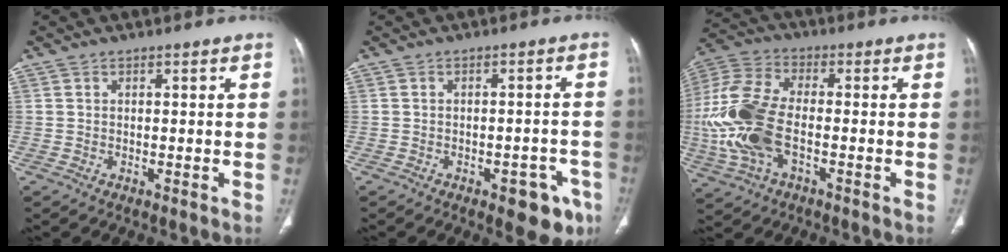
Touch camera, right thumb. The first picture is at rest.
{"total": 7.8, "force": [-4.2, 3.7, 5.5], "torque": [-0.039, 0.019, -0.047]}
{"total": 17.1, "force": [-3.0, 9.0, 14.3], "torque": [-0.336, 0.013, -0.055]}